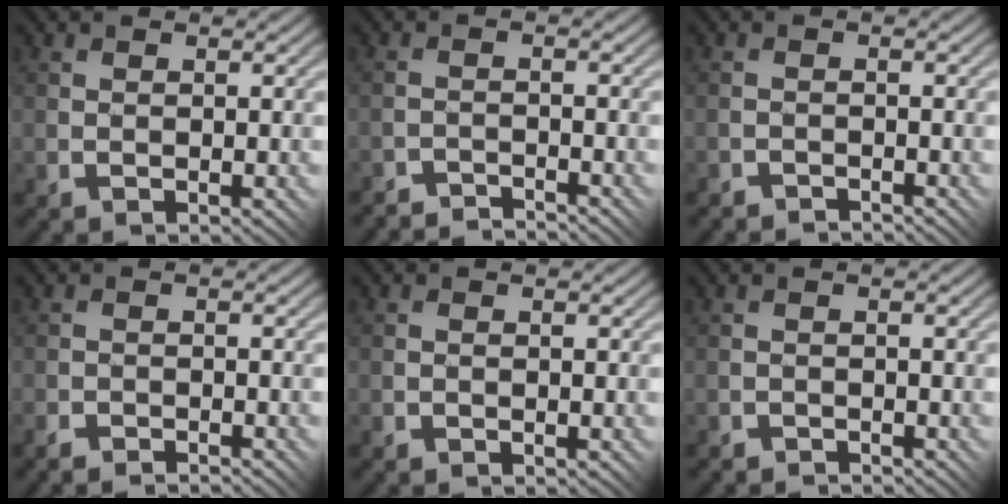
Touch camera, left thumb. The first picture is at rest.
{"total": 3.0, "force": [-2.9, -0.7, -0.4], "torque": [0.013, 0.009, -0.060]}
{"total": 1.5, "force": [-1.2, -0.5, -0.7], "torque": [0.019, 0.008, -0.029]}
{"total": 1.9, "force": [-1.9, -0.1, -0.1], "torque": [0.004, 0.006, -0.045]}
{"total": 0.5, "force": [-0.5, 0.1, -0.1], "torque": [0.008, 0.003, -0.010]}
{"total": 1.2, "force": [-0.9, -0.4, -0.6], "torque": [0.016, 0.005, -0.024]}